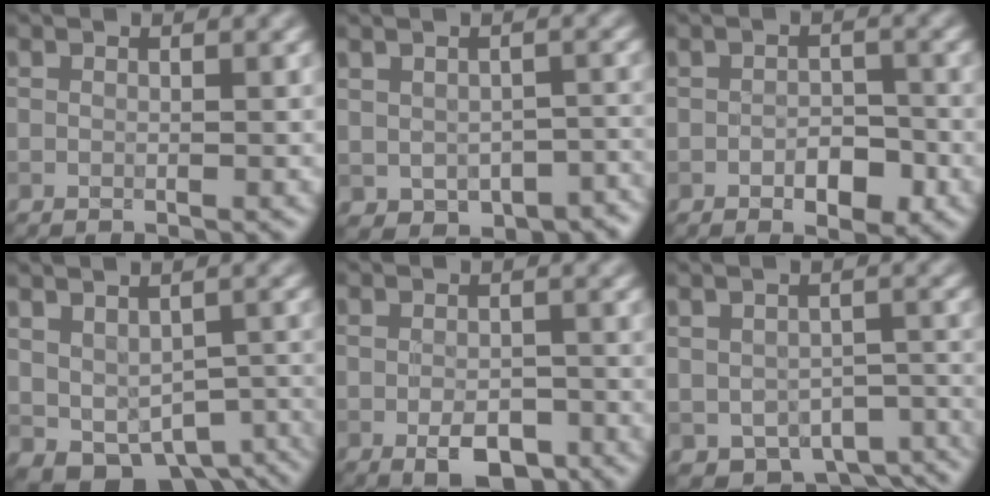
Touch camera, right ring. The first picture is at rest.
{"total": 4.6, "force": [-2.2, 3.2, 2.4], "torque": [-0.035, -0.023, -0.009]}
{"total": 2.8, "force": [-1.6, 1.5, 1.7], "torque": [-0.024, -0.001, -0.019]}
{"total": 7.0, "force": [-2.7, 4.6, 4.5], "torque": [-0.065, -0.021, -0.006]}
{"total": 3.2, "force": [-1.7, 1.6, 2.1], "torque": [-0.038, -0.006, -0.021]}
{"total": 6.0, "force": [-3.7, 3.6, 3.0], "torque": [-0.040, -0.027, -0.036]}